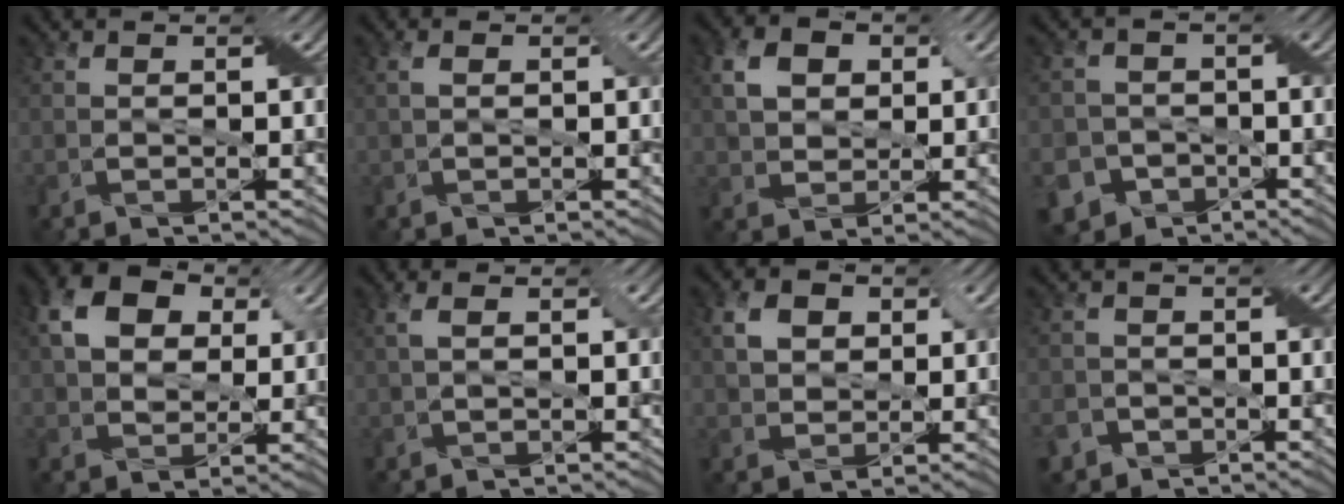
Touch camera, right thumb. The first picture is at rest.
{"total": 1.8, "force": [0.4, 0.9, 1.5], "torque": [-0.032, 0.004, 0.010]}
{"total": 5.5, "force": [1.9, 4.0, 3.2], "torque": [-0.081, 0.006, 0.029]}
{"total": 8.3, "force": [-4.6, 6.7, 1.7], "torque": [-0.040, -0.026, -0.093]}
{"total": 8.2, "force": [3.1, 5.8, 5.0], "torque": [-0.119, 0.014, 0.047]}
{"total": 2.4, "force": [0.7, 0.9, 2.1], "torque": [-0.053, 0.008, 0.012]}
{"total": 4.7, "force": [1.6, 3.5, 2.6], "torque": [-0.064, 0.006, 0.025]}
{"total": 3.8, "force": [-2.5, 2.8, 0.8], "torque": [-0.014, -0.002, -0.050]}